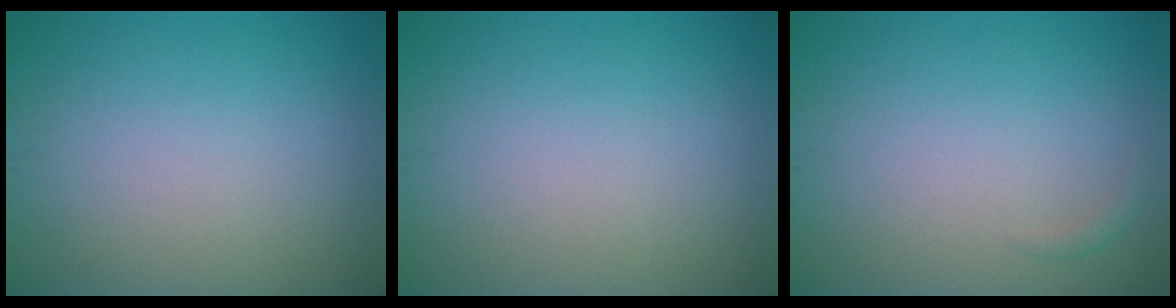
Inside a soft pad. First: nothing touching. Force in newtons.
{"total": 0.0}
{"total": 0.6, "press": 0.6, "slide": 0.1}